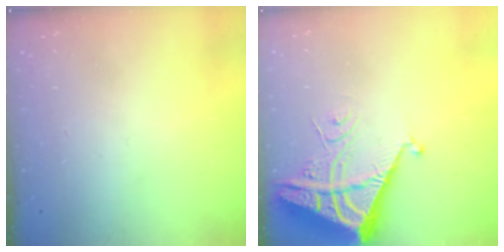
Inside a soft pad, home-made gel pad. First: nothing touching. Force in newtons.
{"total": 7.0, "press": 6.9, "slide": 0.7}